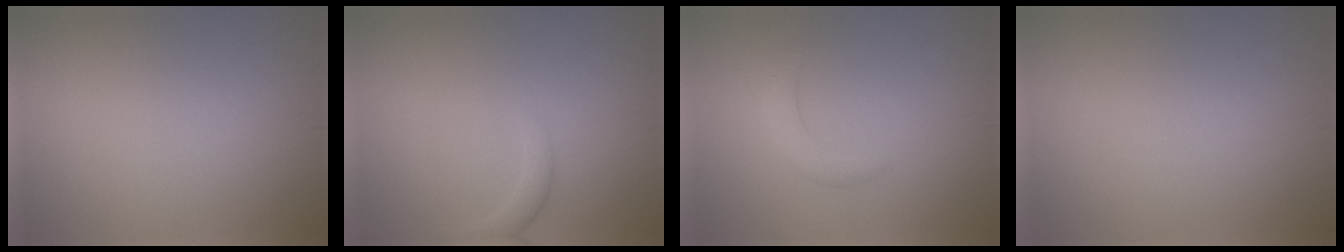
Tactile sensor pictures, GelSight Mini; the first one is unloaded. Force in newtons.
{"total": 1.4, "press": 1.4, "slide": 0.1}
{"total": 2.2, "press": 2.2, "slide": 0.1}
{"total": 0.0}